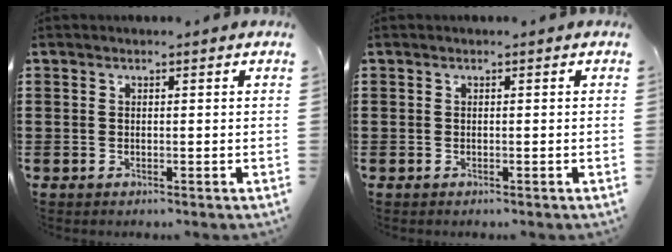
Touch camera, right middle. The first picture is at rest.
{"total": 0.0}